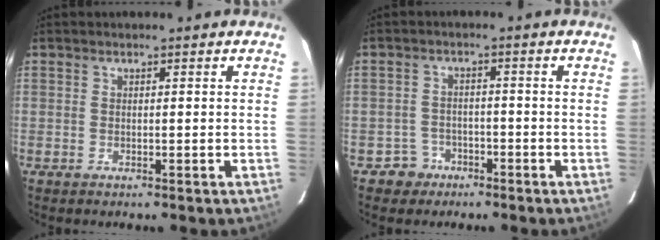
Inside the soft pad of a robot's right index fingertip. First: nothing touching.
{"total": 3.5, "force": [-2.0, 2.8, -0.4], "torque": [0.008, 0.013, -0.031]}